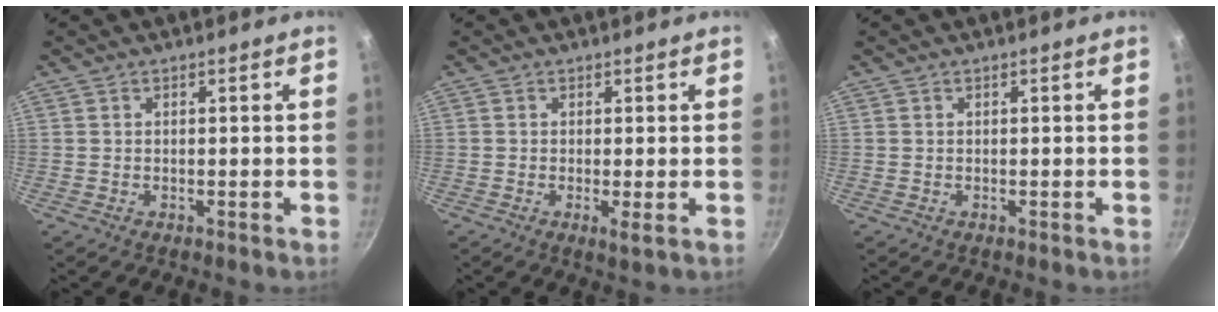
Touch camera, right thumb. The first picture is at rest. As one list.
[{"total": 1.9, "force": [-0.3, 0.2, 1.9], "torque": [-0.036, -0.009, -0.005]}, {"total": 0.0}]